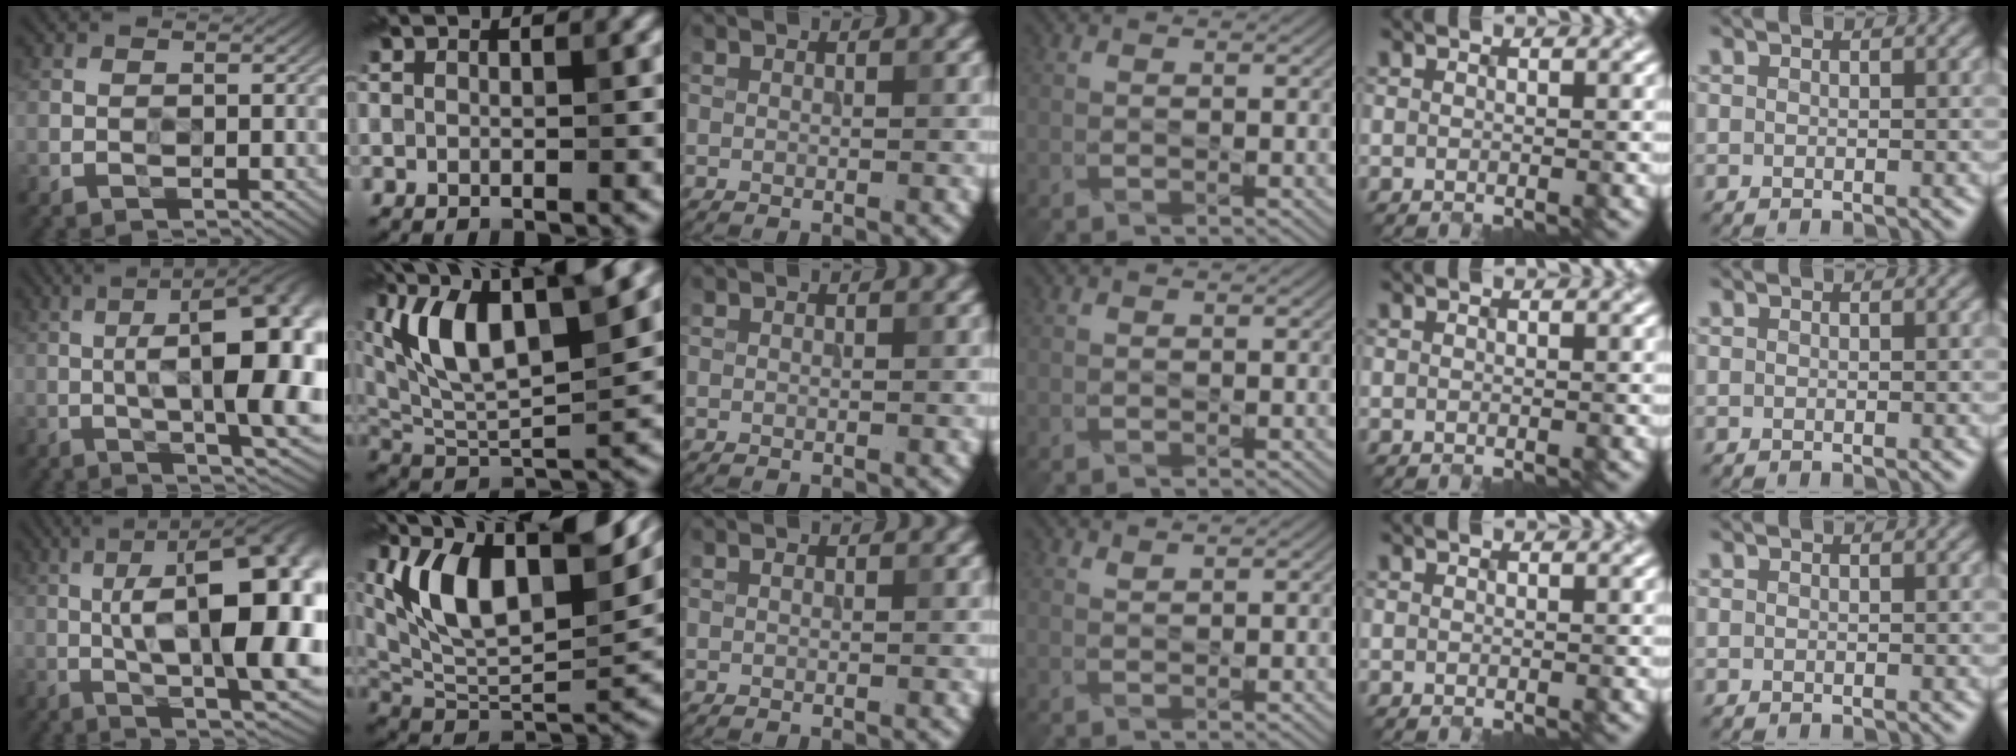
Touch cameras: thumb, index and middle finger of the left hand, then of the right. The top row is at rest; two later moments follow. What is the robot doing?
{"motion": "close", "object": "medicine box"}